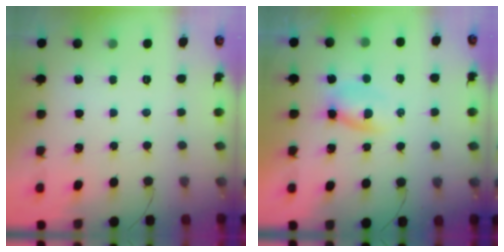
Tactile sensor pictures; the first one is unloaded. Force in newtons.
{"total": 2.2, "press": 2.0, "slide": 1.1}